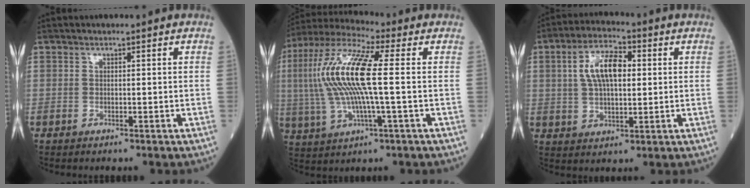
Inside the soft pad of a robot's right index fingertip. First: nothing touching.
{"total": 15.2, "force": [1.0, 2.2, 15.0], "torque": [-0.327, 0.017, 0.011]}
{"total": 9.0, "force": [1.9, 3.8, 7.9], "torque": [-0.154, 0.018, 0.033]}